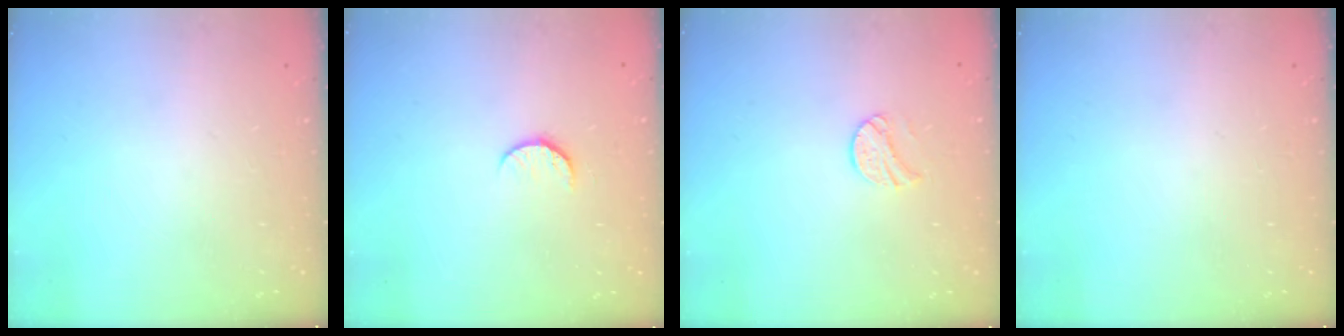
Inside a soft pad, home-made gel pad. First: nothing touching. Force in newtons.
{"total": 5.9, "press": 5.9, "slide": 0.5}
{"total": 9.2, "press": 9.2, "slide": 0.6}
{"total": 0.0}